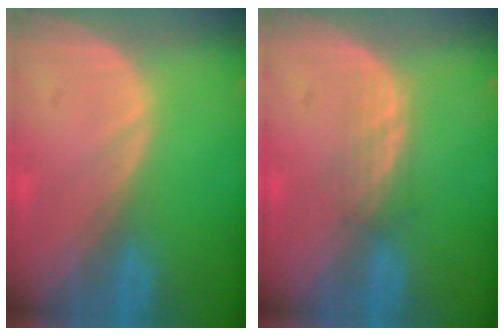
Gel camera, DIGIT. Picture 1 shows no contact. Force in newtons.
{"total": 2.2, "press": 2.2, "slide": 0.4}